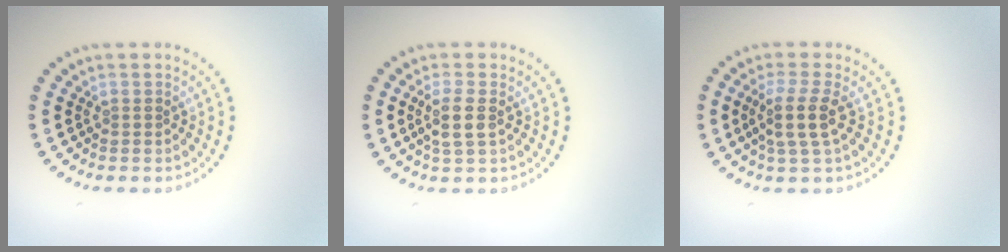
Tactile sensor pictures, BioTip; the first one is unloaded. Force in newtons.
{"total": 2.4, "press": 2.1, "slide": 1.1}
{"total": 2.9, "press": 2.3, "slide": 1.7}